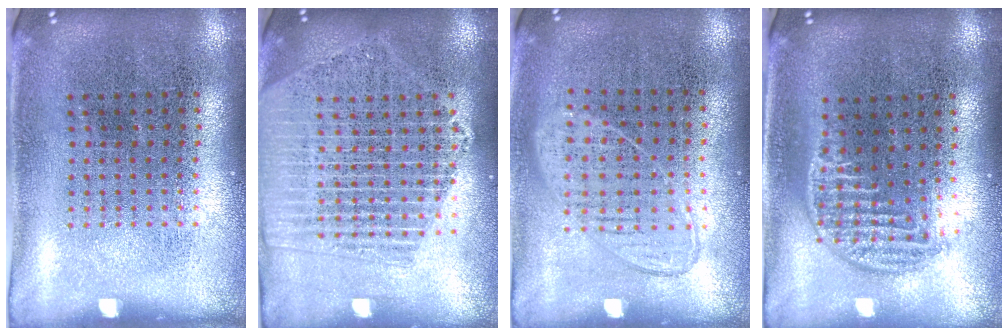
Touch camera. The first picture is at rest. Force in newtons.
{"total": 2.1, "press": 1.9, "slide": 0.9}
{"total": 0.9, "press": 0.8, "slide": 0.4}
{"total": 1.3, "press": 1.1, "slide": 0.7}